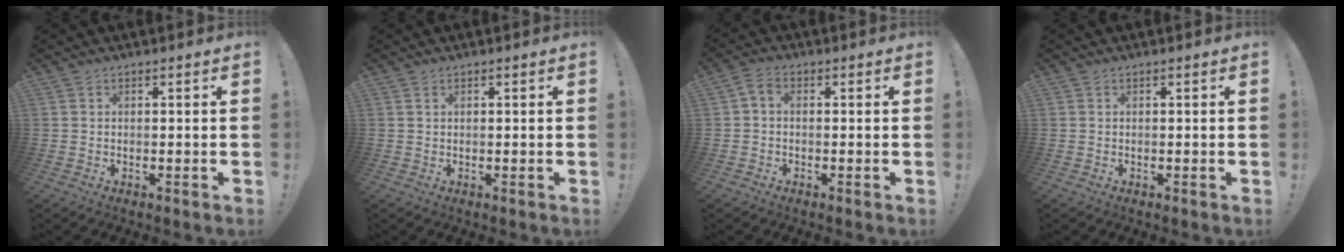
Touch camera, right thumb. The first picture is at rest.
{"total": 0.7, "force": [0.5, 0.3, 0.3], "torque": [-0.008, 0.002, 0.010]}
{"total": 2.4, "force": [-0.4, 1.5, 1.9], "torque": [-0.038, 0.008, -0.006]}
{"total": 0.0}